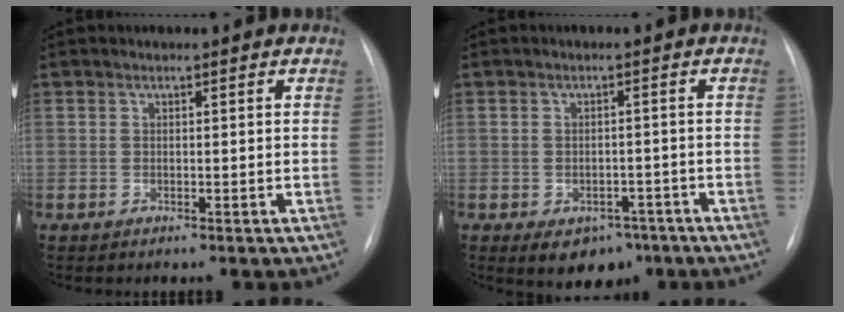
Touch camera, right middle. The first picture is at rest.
{"total": 6.1, "force": [-3.6, 4.0, 2.7], "torque": [-0.030, 0.010, -0.040]}